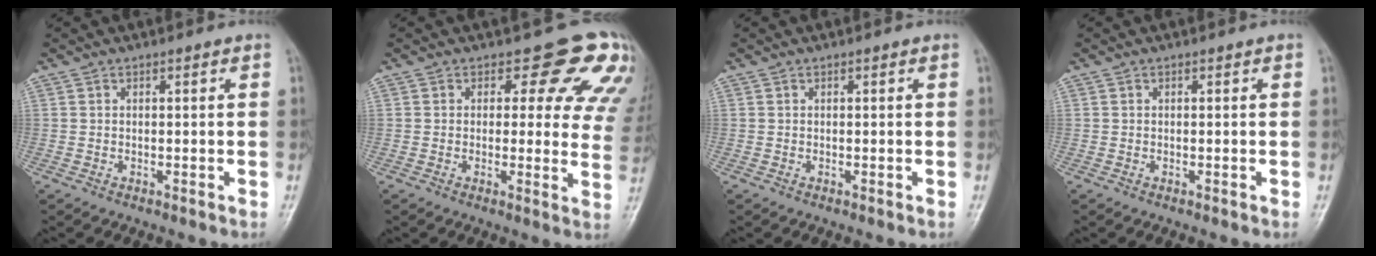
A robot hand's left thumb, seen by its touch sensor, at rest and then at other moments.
{"total": 11.8, "force": [7.7, 6.2, 6.4], "torque": [-0.012, -0.036, 0.061]}
{"total": 0.0}
{"total": 0.0}